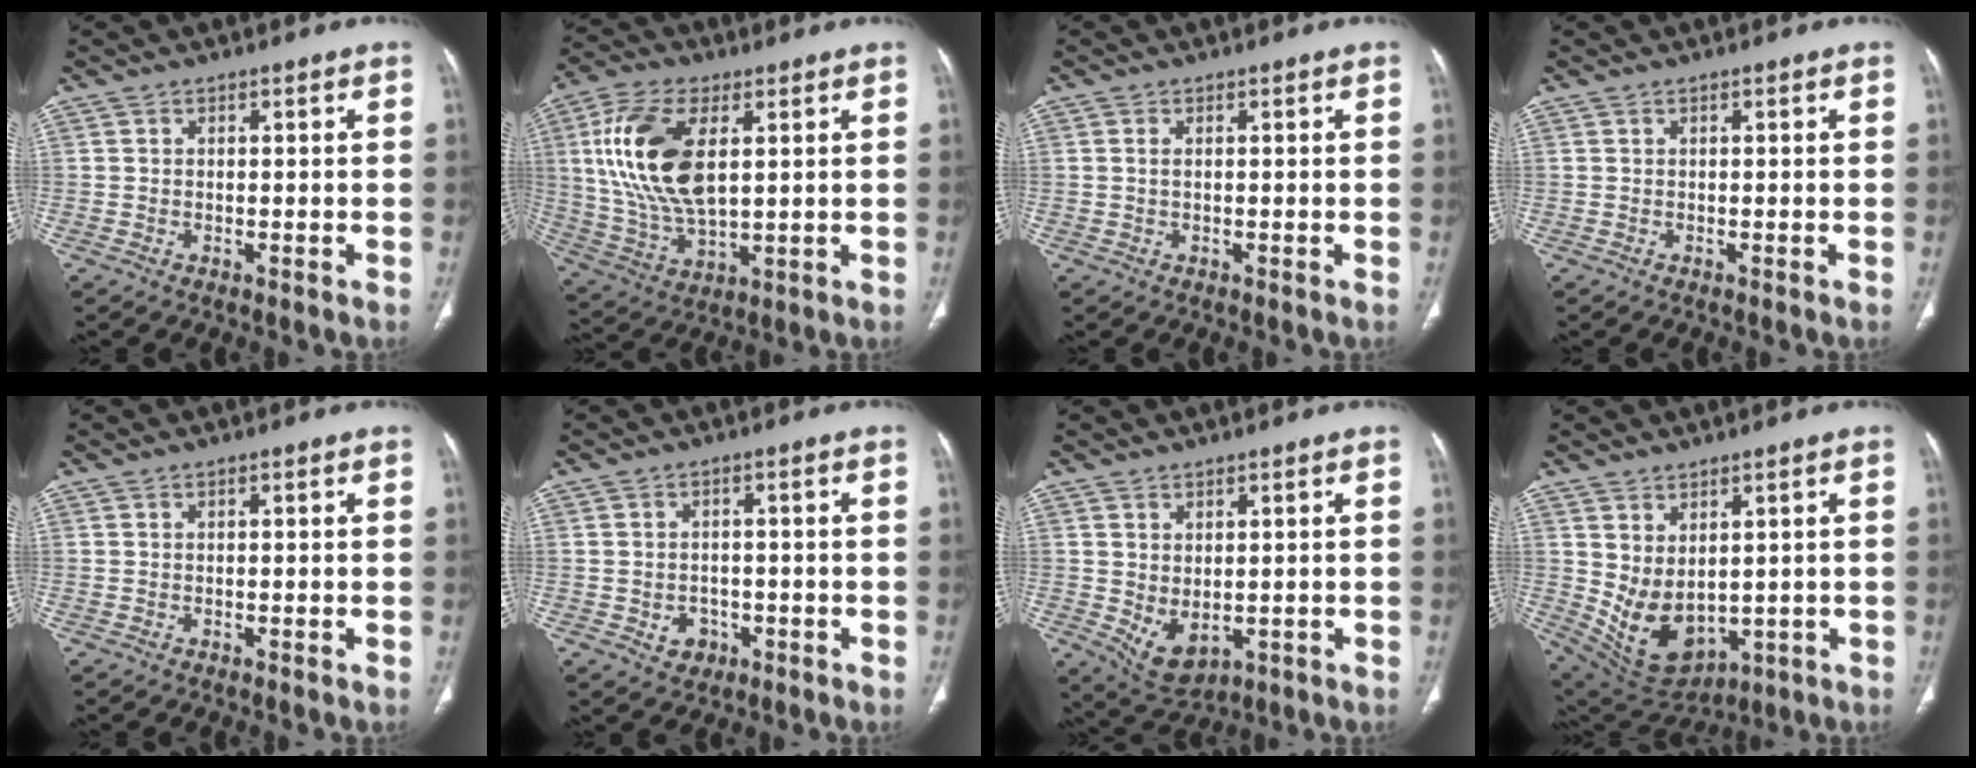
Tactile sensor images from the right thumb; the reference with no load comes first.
{"total": 18.0, "force": [4.2, 9.2, 15.0], "torque": [-0.300, -0.009, 0.084]}
{"total": 1.0, "force": [0.2, 0.5, 0.9], "torque": [-0.021, 0.003, 0.006]}
{"total": 0.0}
{"total": 0.0}
{"total": 3.8, "force": [-1.2, 3.2, 1.6], "torque": [-0.009, 0.008, -0.010]}
{"total": 6.4, "force": [-0.6, 4.0, 4.9], "torque": [-0.075, -0.009, 0.016]}
{"total": 11.0, "force": [0.8, 7.2, 8.2], "torque": [-0.129, -0.019, 0.054]}